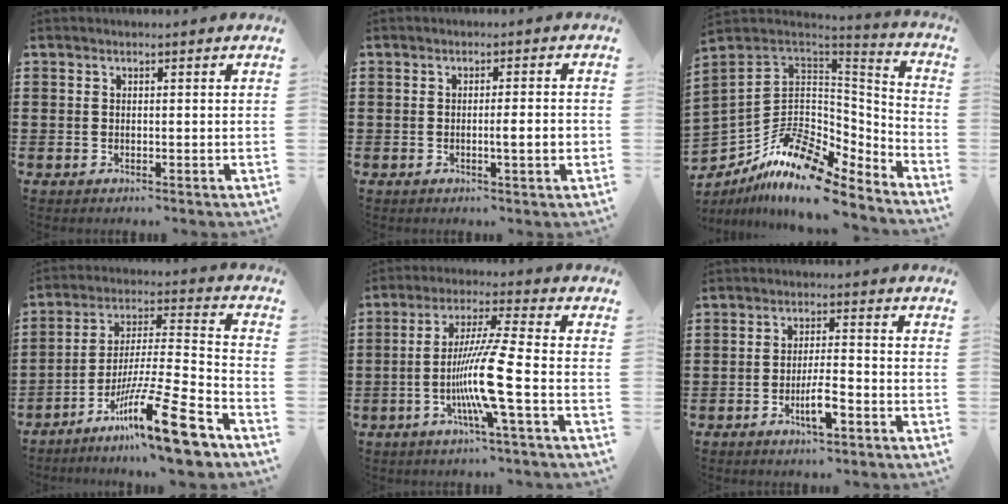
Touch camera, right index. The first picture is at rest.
{"total": 3.3, "force": [-0.6, 0.0, 3.2], "torque": [-0.052, -0.005, -0.013]}
{"total": 13.3, "force": [-8.7, 6.1, 8.0], "torque": [-0.167, 0.017, -0.160]}
{"total": 16.5, "force": [-11.3, 1.3, 12.0], "torque": [-0.203, 0.026, -0.199]}
{"total": 10.6, "force": [-3.3, -0.6, 10.1], "torque": [-0.200, -0.014, -0.070]}
{"total": 4.6, "force": [-2.3, 1.0, 3.9], "torque": [-0.078, 0.000, -0.045]}